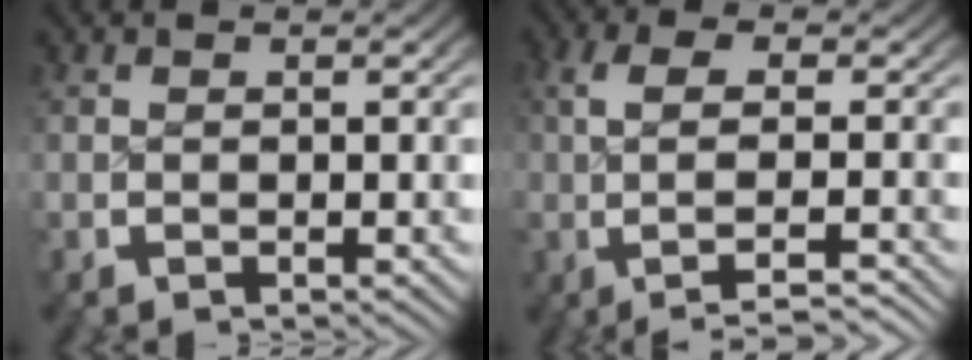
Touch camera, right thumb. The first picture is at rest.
{"total": 6.6, "force": [-0.9, 2.7, 6.0], "torque": [-0.109, -0.002, -0.013]}